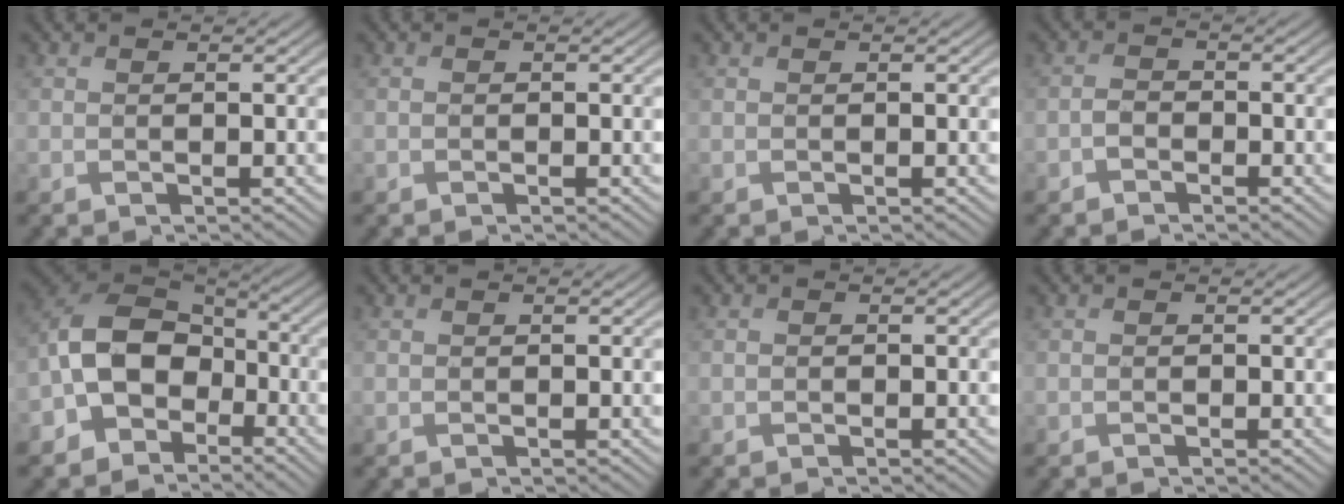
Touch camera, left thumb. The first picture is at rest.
{"total": 0.0}
{"total": 0.0}
{"total": 1.6, "force": [-1.1, 0.9, 0.7], "torque": [-0.013, 0.004, -0.027]}
{"total": 10.3, "force": [-3.9, 7.2, 6.3], "torque": [-0.128, 0.003, -0.100]}
{"total": 0.0}
{"total": 0.0}
{"total": 0.0}